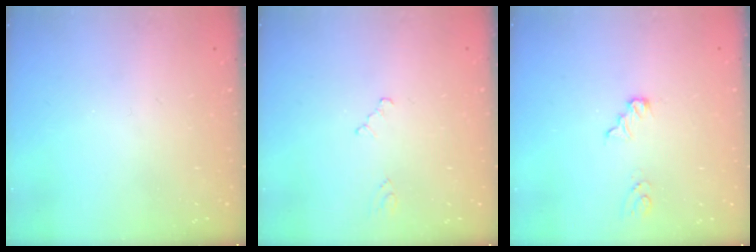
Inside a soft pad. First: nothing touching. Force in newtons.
{"total": 0.8, "press": 0.8, "slide": 0.2}
{"total": 5.9, "press": 5.9, "slide": 0.5}